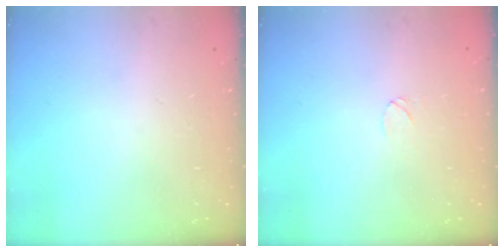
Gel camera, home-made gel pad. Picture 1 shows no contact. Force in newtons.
{"total": 3.7, "press": 3.7, "slide": 0.3}